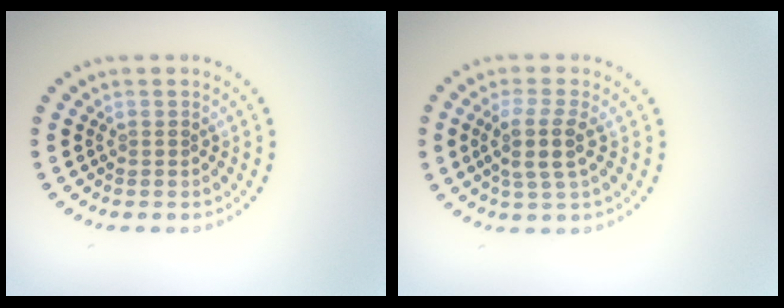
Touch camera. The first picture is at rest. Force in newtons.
{"total": 3.0, "press": 2.6, "slide": 1.5}